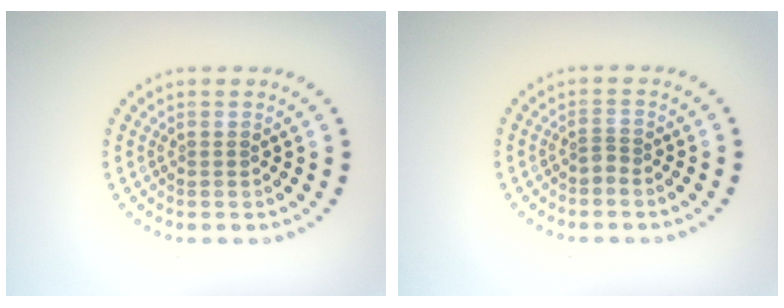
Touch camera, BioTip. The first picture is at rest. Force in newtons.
{"total": 0.8, "press": 0.5, "slide": 0.6}